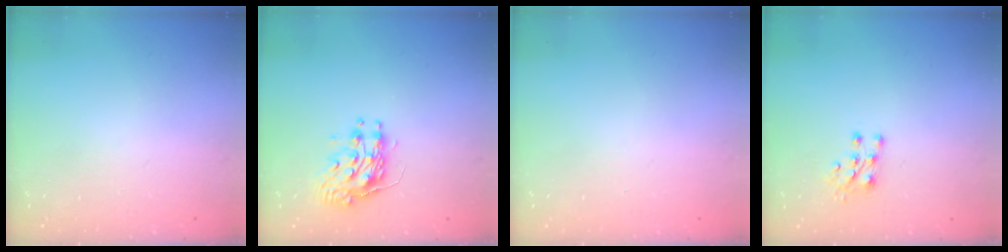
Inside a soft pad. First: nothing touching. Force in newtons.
{"total": 9.8, "press": 9.7, "slide": 0.8}
{"total": 0.0}
{"total": 7.1, "press": 7.0, "slide": 0.9}